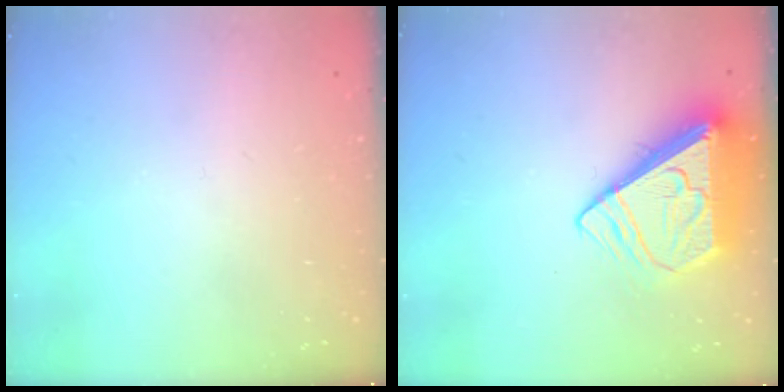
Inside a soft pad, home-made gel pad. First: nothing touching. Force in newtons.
{"total": 11.1, "press": 11.0, "slide": 1.3}